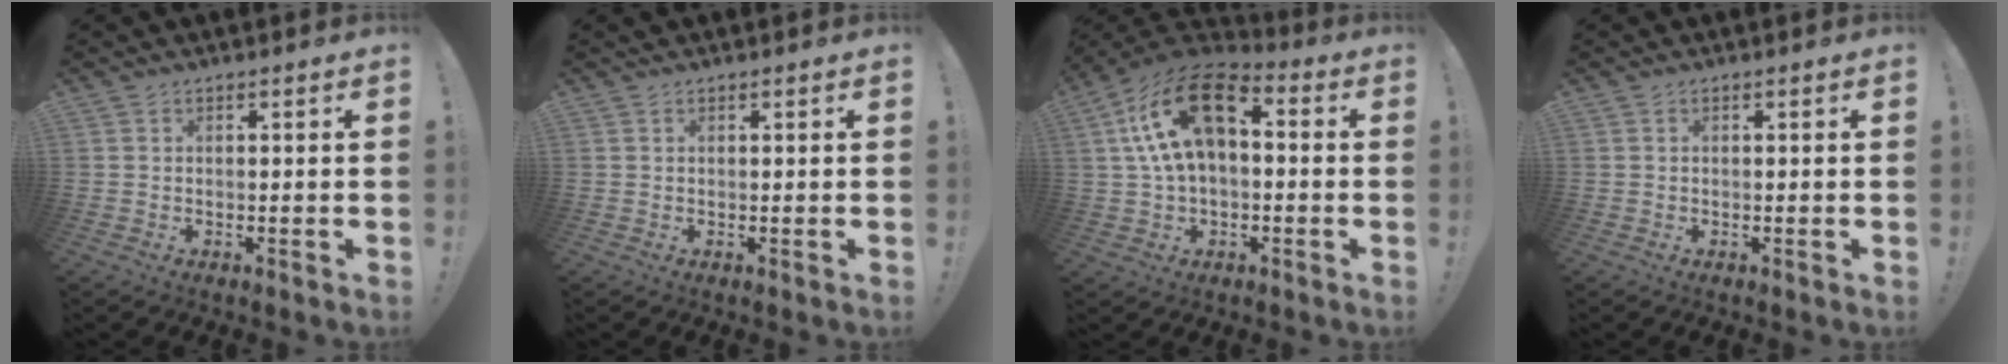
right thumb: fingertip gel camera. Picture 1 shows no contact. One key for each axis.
{"total": 0.8, "fx": -0.7, "fy": -0.4, "fz": -0.2, "tx": 0.004, "ty": 0.006, "tz": -0.014}
{"total": 17.9, "fx": 4.6, "fy": 10.8, "fz": 13.5, "tx": -0.236, "ty": 0.004, "tz": 0.086}
{"total": 0.0}